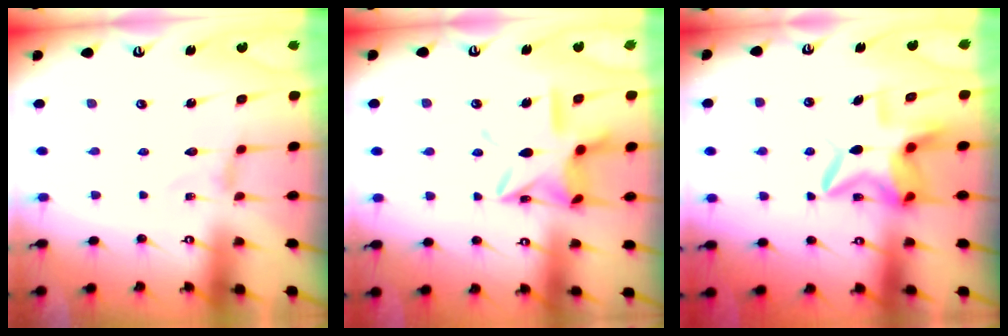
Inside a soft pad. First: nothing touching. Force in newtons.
{"total": 17.3, "press": 17.2, "slide": 1.4}
{"total": 10.5, "press": 10.5, "slide": 0.9}